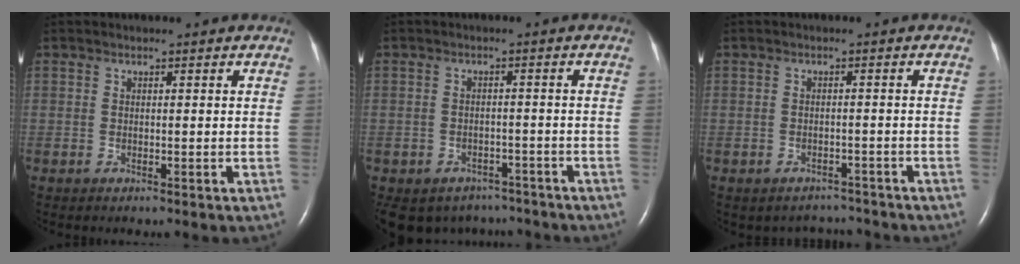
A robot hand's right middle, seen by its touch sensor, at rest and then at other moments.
{"total": 8.9, "force": [-7.2, 5.0, 1.0], "torque": [-0.020, 0.009, -0.087]}
{"total": 3.2, "force": [-2.9, 1.3, -0.5], "torque": [0.002, 0.012, -0.038]}